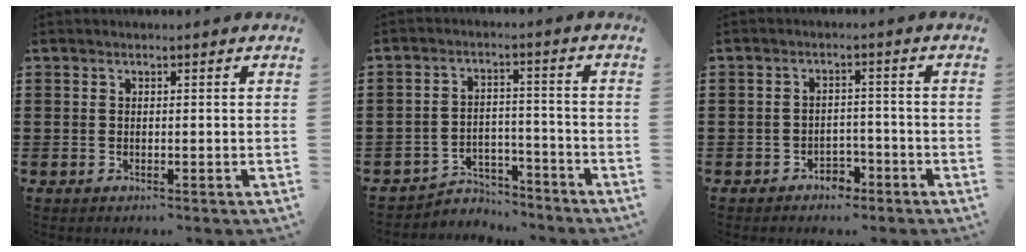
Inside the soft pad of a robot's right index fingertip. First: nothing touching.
{"total": 4.0, "force": [-3.8, 1.3, 0.2], "torque": [-0.011, 0.007, -0.080]}
{"total": 2.5, "force": [-2.1, 1.2, 0.6], "torque": [-0.017, 0.001, -0.045]}